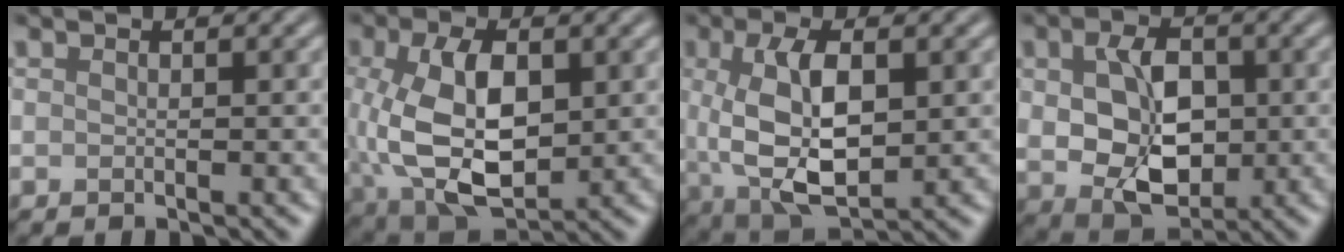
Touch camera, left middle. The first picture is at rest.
{"total": 10.1, "force": [0.5, 6.0, 8.1], "torque": [-0.176, -0.010, 0.028]}
{"total": 8.2, "force": [0.7, 3.9, 7.2], "torque": [-0.145, -0.003, 0.021]}
{"total": 7.8, "force": [0.0, 5.0, 5.9], "torque": [-0.117, -0.007, 0.009]}